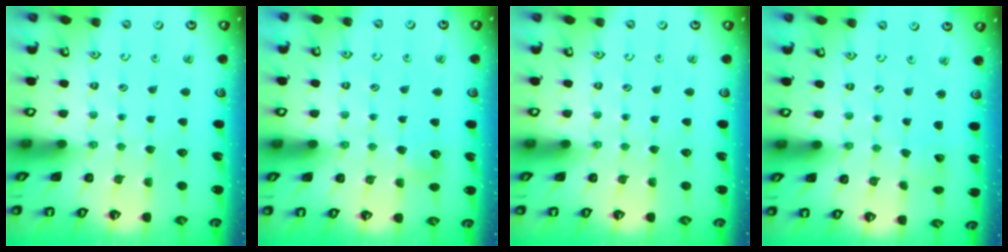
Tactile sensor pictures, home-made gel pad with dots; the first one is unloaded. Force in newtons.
{"total": 5.2, "press": 5.2, "slide": 0.6}
{"total": 0.0}
{"total": 2.4, "press": 2.4, "slide": 0.3}